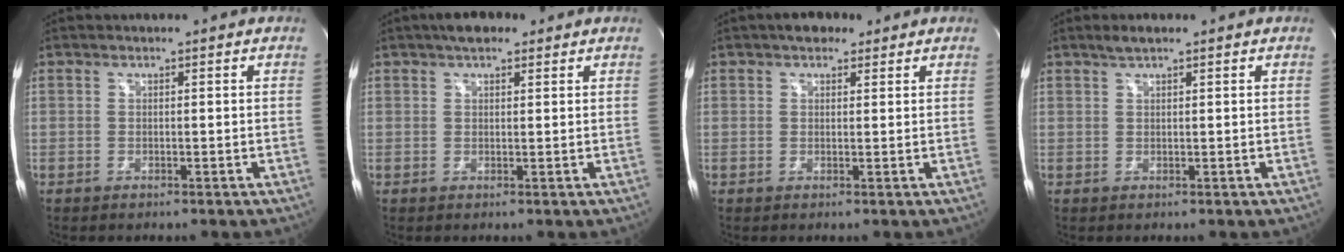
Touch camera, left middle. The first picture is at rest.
{"total": 4.1, "force": [2.8, 1.7, 2.4], "torque": [-0.047, 0.019, 0.045]}
{"total": 3.4, "force": [2.3, 1.9, 1.6], "torque": [-0.027, 0.015, 0.034]}
{"total": 1.8, "force": [1.4, 0.3, 1.1], "torque": [-0.028, 0.007, 0.027]}